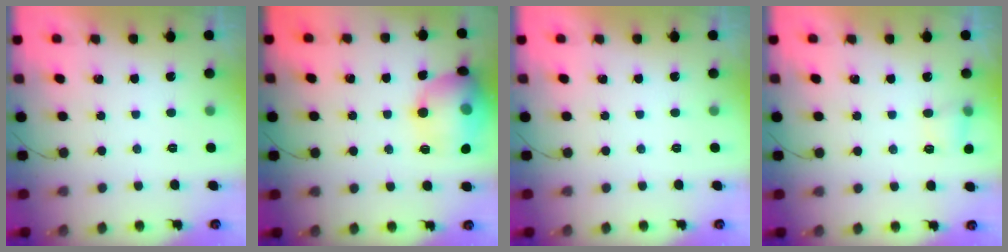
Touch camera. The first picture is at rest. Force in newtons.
{"total": 16.8, "press": 16.3, "slide": 4.2}
{"total": 0.0}
{"total": 3.9, "press": 3.7, "slide": 1.3}